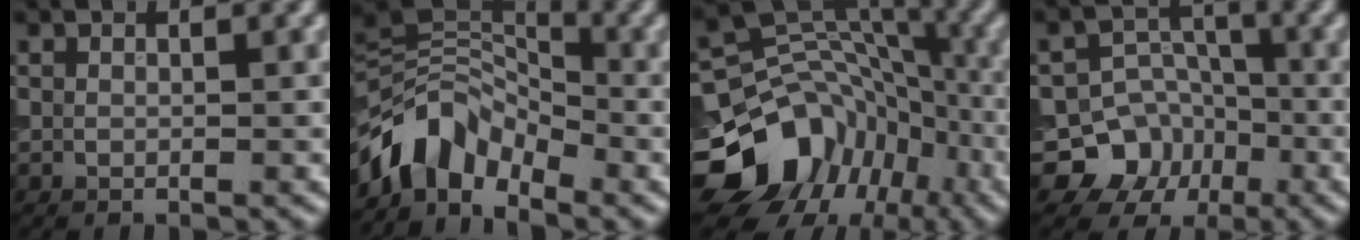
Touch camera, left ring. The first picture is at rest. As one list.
[{"total": 5.7, "force": [-3.6, 3.4, 2.9], "torque": [-0.031, 0.007, -0.080]}, {"total": 13.0, "force": [-6.3, 10.2, 5.0], "torque": [-0.106, 0.014, -0.098]}, {"total": 9.2, "force": [-4.3, 8.0, 1.5], "torque": [-0.003, -0.003, -0.096]}]